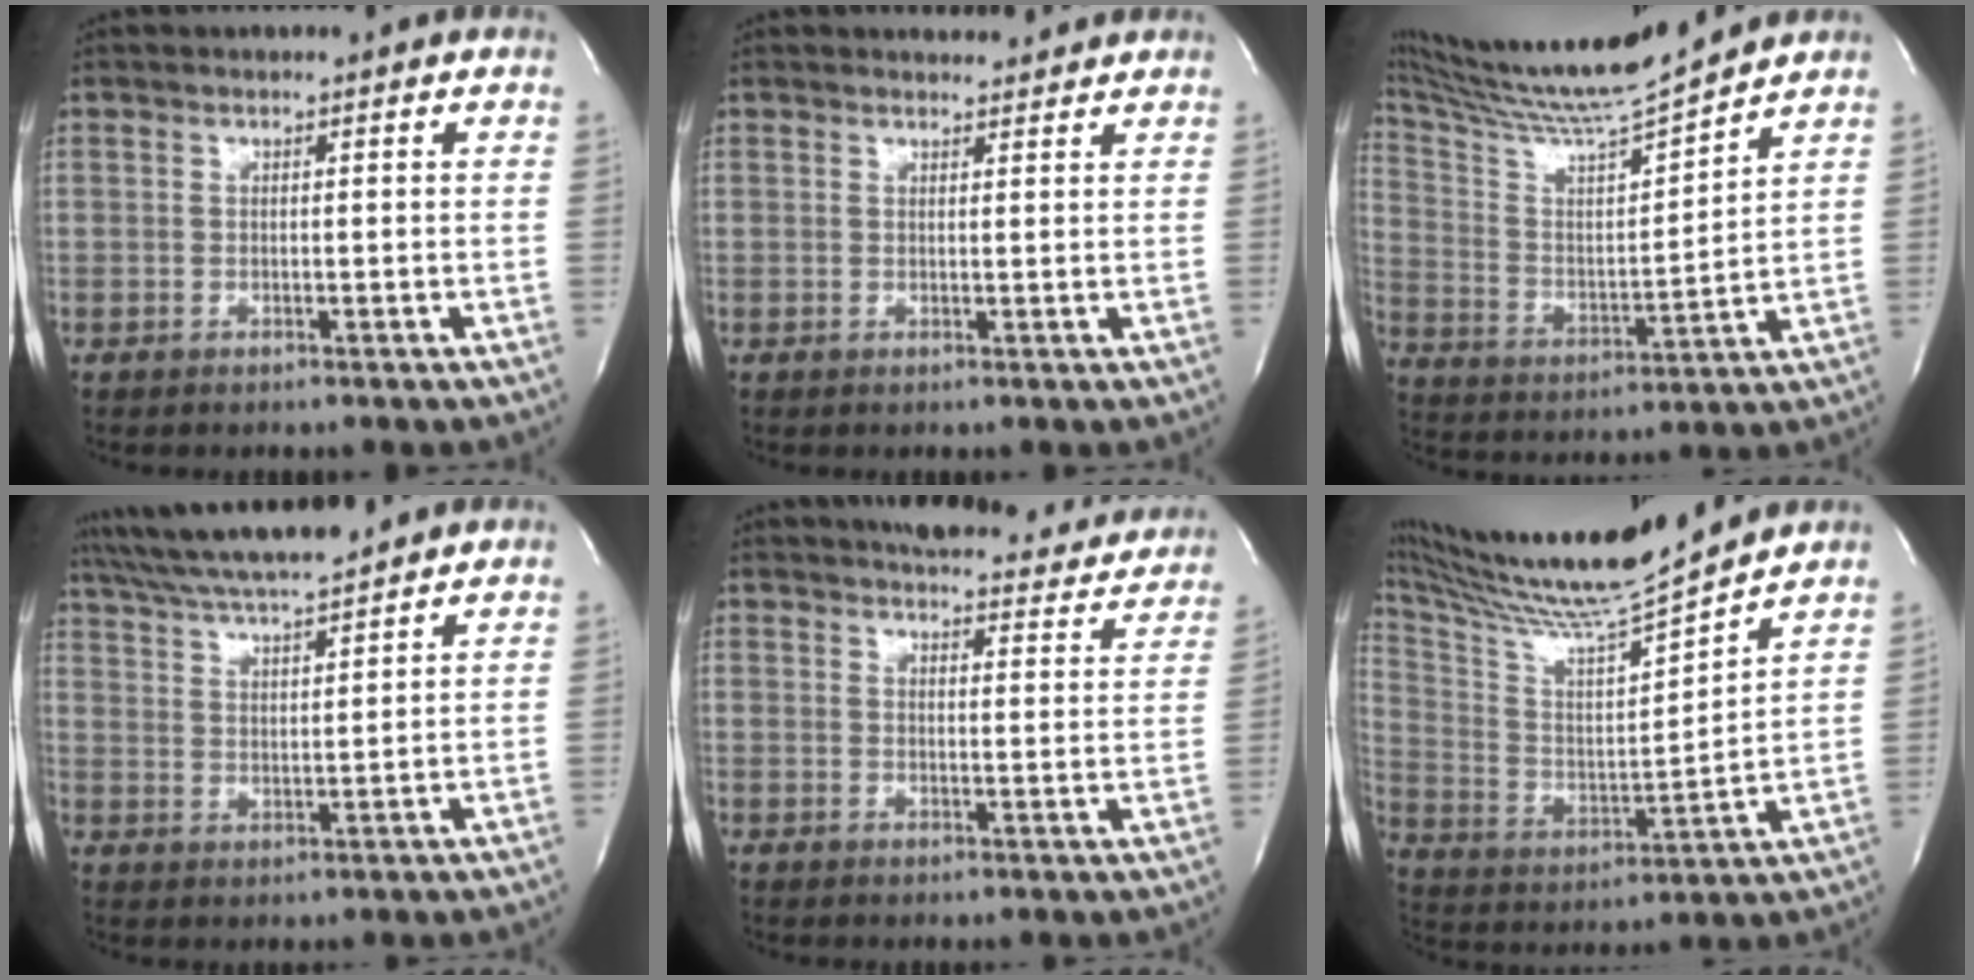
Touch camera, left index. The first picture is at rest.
{"total": 2.5, "force": [2.4, 0.6, 0.1], "torque": [-0.010, 0.001, 0.029]}
{"total": 16.5, "force": [15.3, -0.9, 6.3], "torque": [-0.126, -0.010, 0.270]}
{"total": 12.6, "force": [11.3, 0.5, 5.7], "torque": [-0.107, 0.022, 0.193]}
{"total": 16.4, "force": [15.3, 3.6, 4.7], "torque": [-0.046, -0.019, 0.173]}
{"total": 18.8, "force": [16.9, -0.5, 8.4], "torque": [-0.163, -0.013, 0.293]}